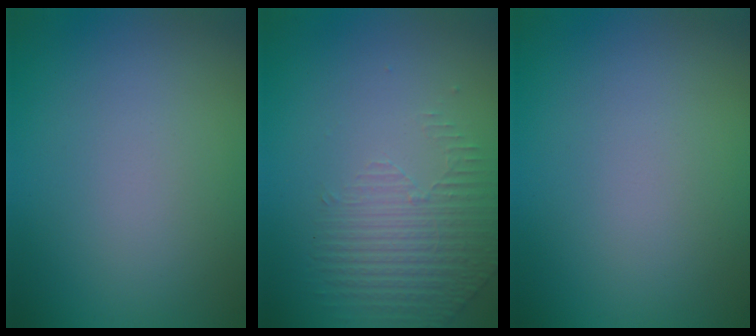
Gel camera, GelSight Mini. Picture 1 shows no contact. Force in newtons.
{"total": 1.5, "press": 0.9, "slide": 1.2}
{"total": 0.0}